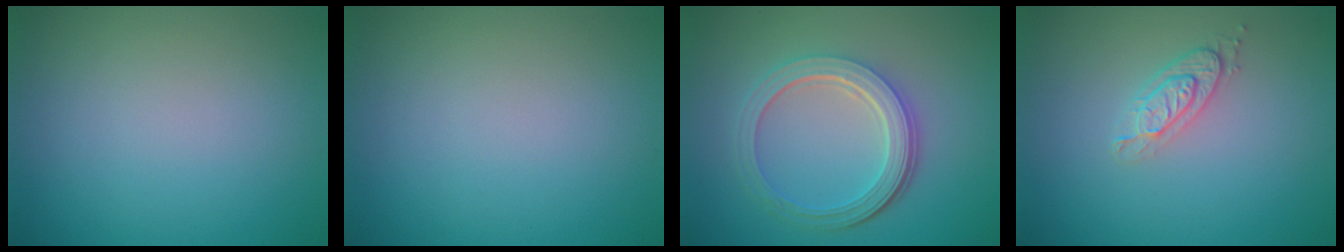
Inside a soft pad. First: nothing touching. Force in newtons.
{"total": 0.0}
{"total": 5.4, "press": 3.9, "slide": 3.7}
{"total": 2.1, "press": 1.9, "slide": 0.8}